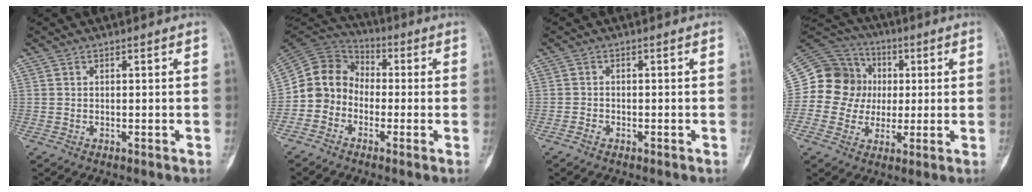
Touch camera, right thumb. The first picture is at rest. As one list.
[{"total": 9.9, "force": [-2.1, 8.7, 4.1], "torque": [-0.062, 0.054, -0.057]}, {"total": 1.1, "force": [-0.8, 0.6, 0.3], "torque": [-0.007, 0.003, -0.017]}, {"total": 15.9, "force": [0.9, 15.0, 5.4], "torque": [-0.071, 0.041, 0.016]}]